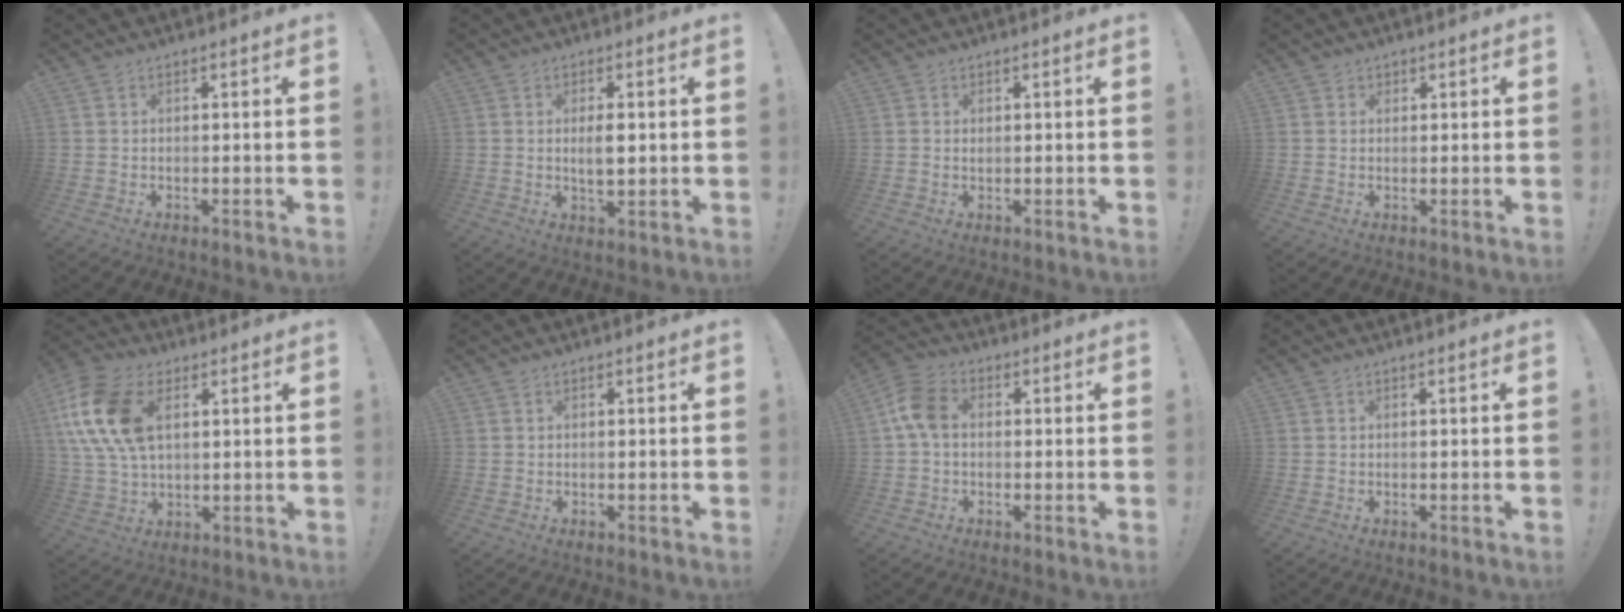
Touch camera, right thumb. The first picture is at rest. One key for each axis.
{"total": 4.6, "fx": 0.7, "fy": 1.8, "fz": 4.2, "tx": -0.063, "ty": -0.010, "tz": 0.005}
{"total": 0.6, "fx": 0.3, "fy": 0.5, "fz": 0.2, "tx": 0.000, "ty": 0.000, "tz": 0.006}
{"total": 1.2, "fx": 0.6, "fy": 0.9, "fz": 0.3, "tx": -0.004, "ty": -0.001, "tz": 0.011}
{"total": 18.1, "fx": 5.3, "fy": 11.9, "fz": 12.7, "tx": -0.265, "ty": -0.004, "tz": 0.100}
{"total": 0.0}
{"total": 8.4, "fx": 0.5, "fy": 5.7, "fz": 6.1, "tx": -0.120, "ty": 0.012, "tz": 0.014}
{"total": 0.0}